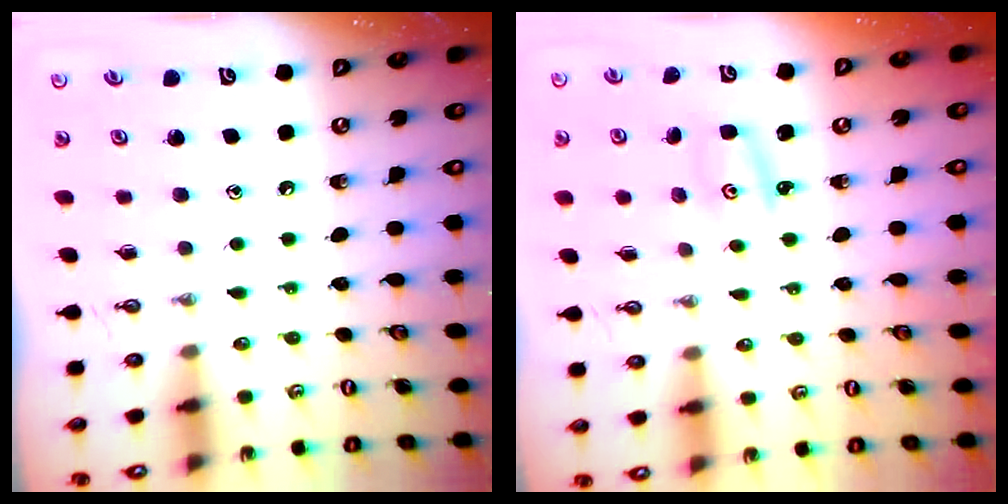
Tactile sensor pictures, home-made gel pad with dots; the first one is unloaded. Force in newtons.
{"total": 2.9, "press": 2.9, "slide": 0.3}